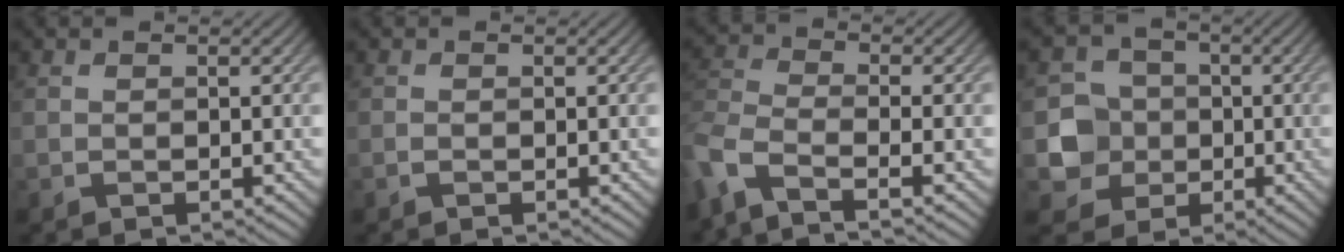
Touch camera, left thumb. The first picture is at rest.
{"total": 0.0}
{"total": 6.1, "force": [-4.4, 1.8, 3.9], "torque": [-0.094, -0.015, -0.098]}
{"total": 6.0, "force": [-0.8, 5.7, 1.8], "torque": [-0.044, -0.002, -0.026]}